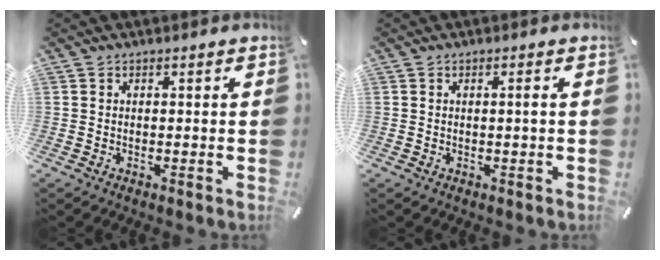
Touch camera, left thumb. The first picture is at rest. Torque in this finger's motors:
{"motor_torque": [-0.22, -0.24, -0.04, 0.22, -0.01]}